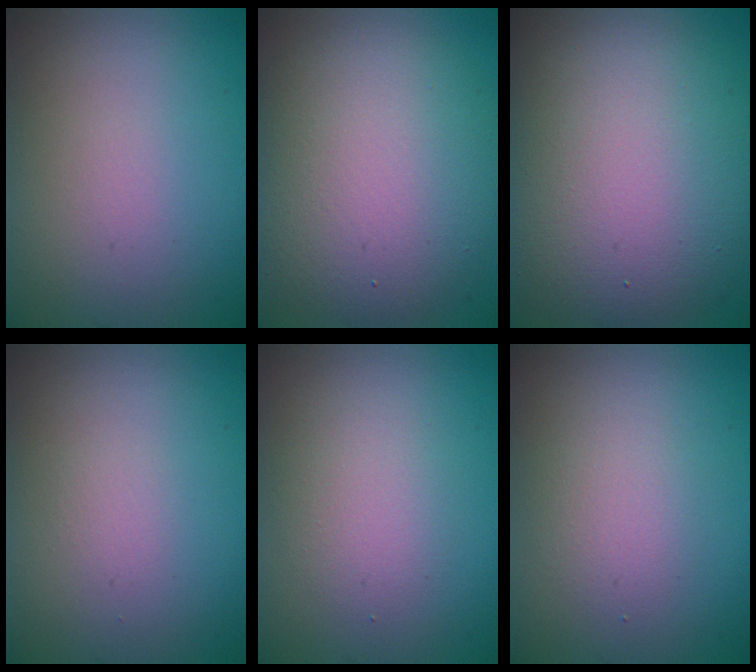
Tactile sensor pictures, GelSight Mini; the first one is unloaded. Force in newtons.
{"total": 9.6, "press": 9.5, "slide": 0.9}
{"total": 12.3, "press": 12.3, "slide": 0.9}
{"total": 0.6, "press": 0.6, "slide": 0.0}
{"total": 2.1, "press": 2.1, "slide": 0.2}
{"total": 2.0, "press": 2.0, "slide": 0.1}